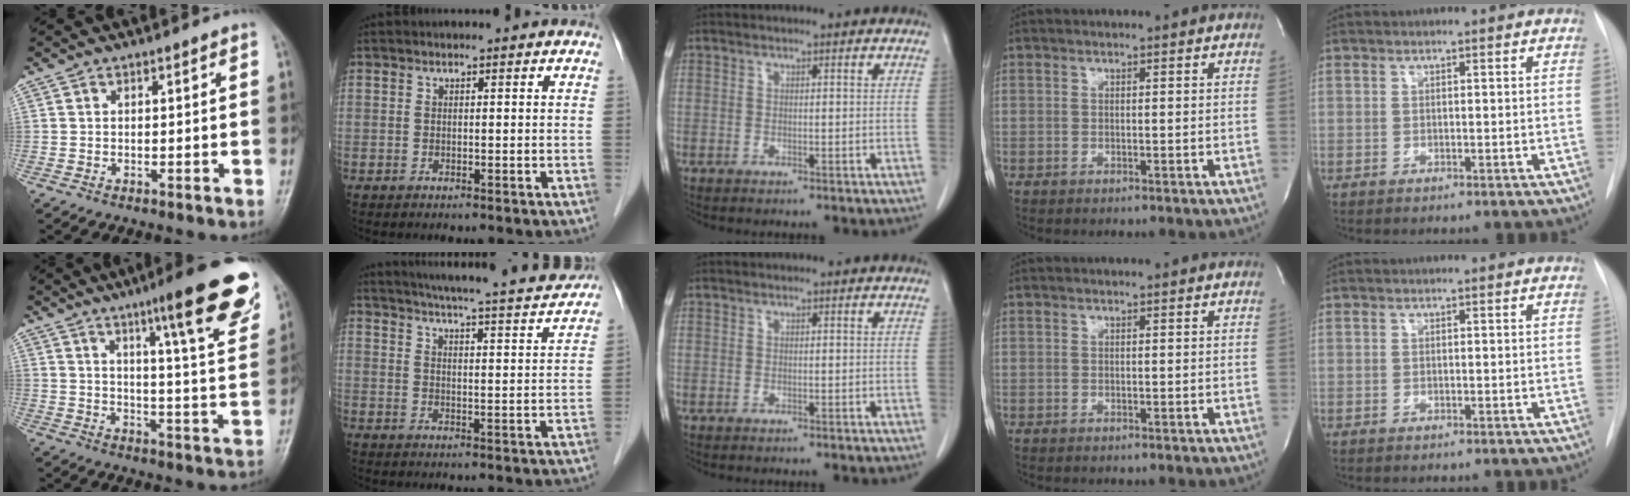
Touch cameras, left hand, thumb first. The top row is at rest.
{"thumb": {"total": 17.5, "force": [10.5, 2.1, 13.8], "torque": [-0.166, -0.054, 0.142]}, "index": {"total": 17.9, "force": [16.5, 0.4, 7.0], "torque": [-0.113, -0.018, 0.211]}}